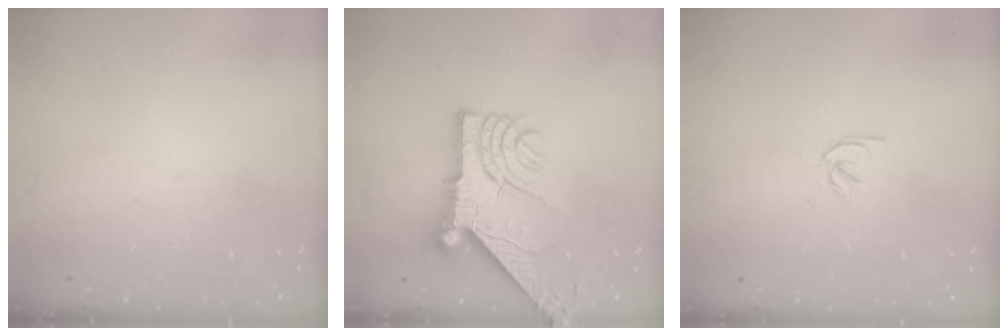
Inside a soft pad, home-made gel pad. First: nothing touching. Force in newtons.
{"total": 13.8, "press": 13.8, "slide": 1.2}
{"total": 2.4, "press": 2.3, "slide": 0.7}